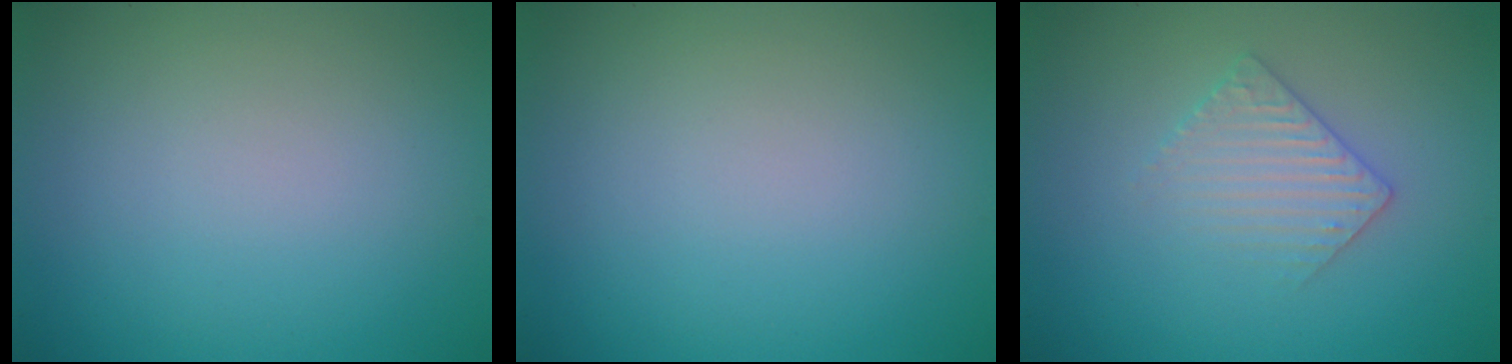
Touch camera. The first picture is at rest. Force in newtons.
{"total": 0.0}
{"total": 2.5, "press": 2.4, "slide": 0.5}